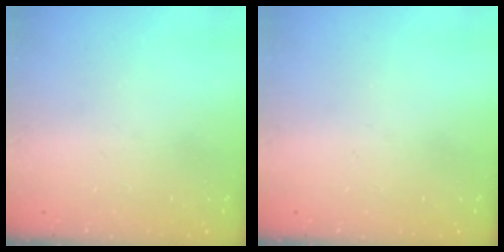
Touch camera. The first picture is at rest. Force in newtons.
{"total": 0.0}